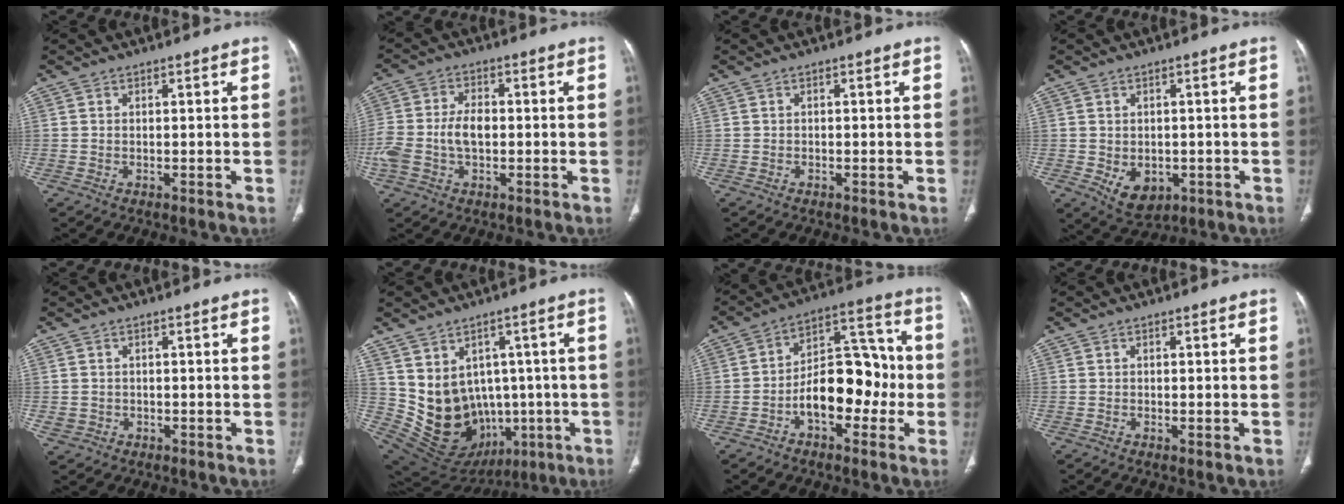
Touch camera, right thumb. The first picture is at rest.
{"total": 9.3, "force": [-1.2, 5.8, 7.2], "torque": [-0.165, 0.024, -0.024]}
{"total": 0.0}
{"total": 6.2, "force": [-1.5, 4.5, 4.0], "torque": [-0.048, 0.000, -0.004]}
{"total": 2.1, "force": [-0.4, 1.9, 0.6], "torque": [-0.008, 0.008, 0.001]}
{"total": 17.4, "force": [-0.3, 14.8, 9.2], "torque": [-0.126, 0.024, 0.048]}
{"total": 15.0, "force": [-3.5, 8.9, 11.5], "torque": [-0.142, 0.053, -0.060]}
{"total": 0.8, "force": [-0.2, 0.3, 0.8], "torque": [-0.015, -0.003, -0.003]}